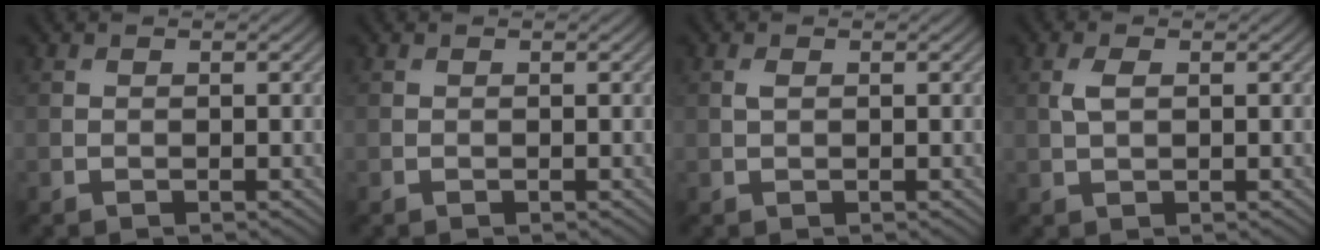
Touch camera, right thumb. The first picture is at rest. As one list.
[{"total": 0.0}, {"total": 0.8, "force": [0.2, 0.3, 0.7], "torque": [-0.017, 0.002, 0.004]}, {"total": 2.0, "force": [0.5, 1.0, 1.7], "torque": [-0.043, 0.003, 0.009]}]